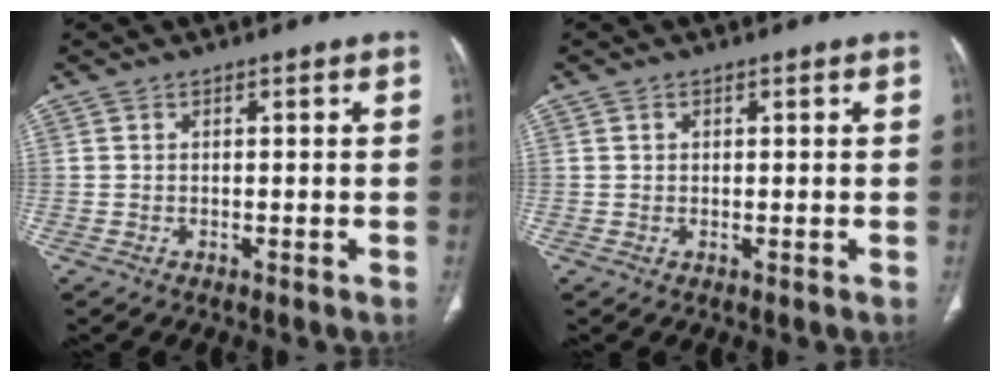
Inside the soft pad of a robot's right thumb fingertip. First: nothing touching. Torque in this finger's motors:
{"motor_torque": [-0.31, 0.20, -0.44, 0.24, 0.06]}